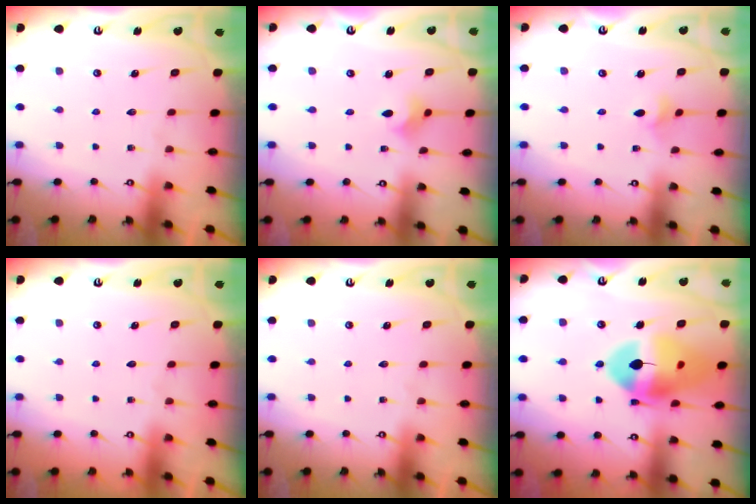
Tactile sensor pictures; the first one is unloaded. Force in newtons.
{"total": 3.6, "press": 3.6, "slide": 0.4}
{"total": 3.1, "press": 3.0, "slide": 0.6}
{"total": 0.0}
{"total": 0.0}
{"total": 18.7, "press": 18.6, "slide": 2.6}